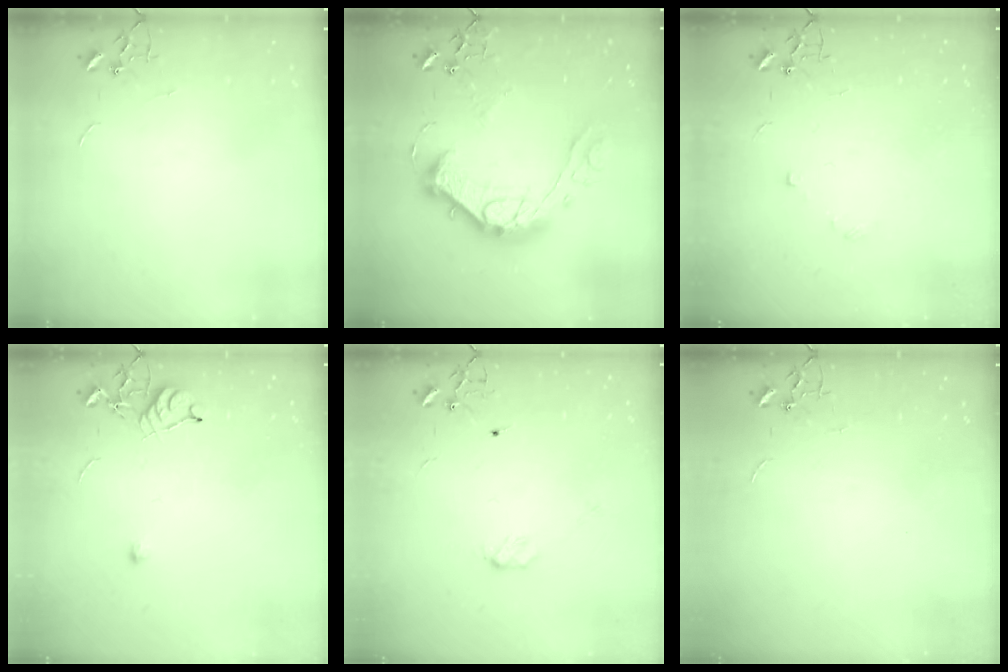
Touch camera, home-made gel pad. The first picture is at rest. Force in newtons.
{"total": 20.0, "press": 19.9, "slide": 1.5}
{"total": 5.7, "press": 5.6, "slide": 0.6}
{"total": 7.1, "press": 7.0, "slide": 1.0}
{"total": 4.0, "press": 4.0, "slide": 0.2}
{"total": 0.0}